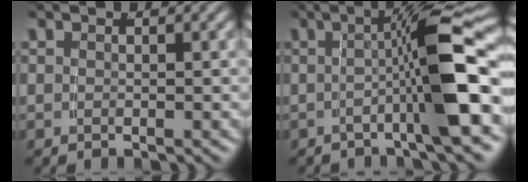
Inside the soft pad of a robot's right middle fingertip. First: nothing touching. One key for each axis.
{"total": 6.7, "fx": -0.9, "fy": 0.2, "fz": 6.7, "tx": -0.100, "ty": 0.018, "tz": -0.014}